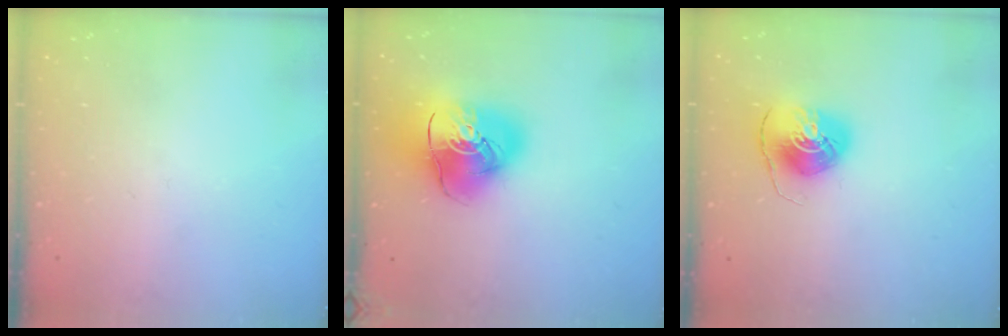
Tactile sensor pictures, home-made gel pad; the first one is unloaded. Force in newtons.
{"total": 18.1, "press": 17.9, "slide": 2.7}
{"total": 7.6, "press": 7.6, "slide": 0.3}